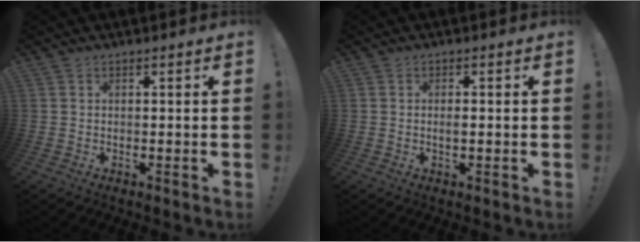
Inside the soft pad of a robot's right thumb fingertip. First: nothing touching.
{"total": 1.6, "force": [-0.3, 0.5, 1.4], "torque": [-0.018, 0.000, -0.009]}